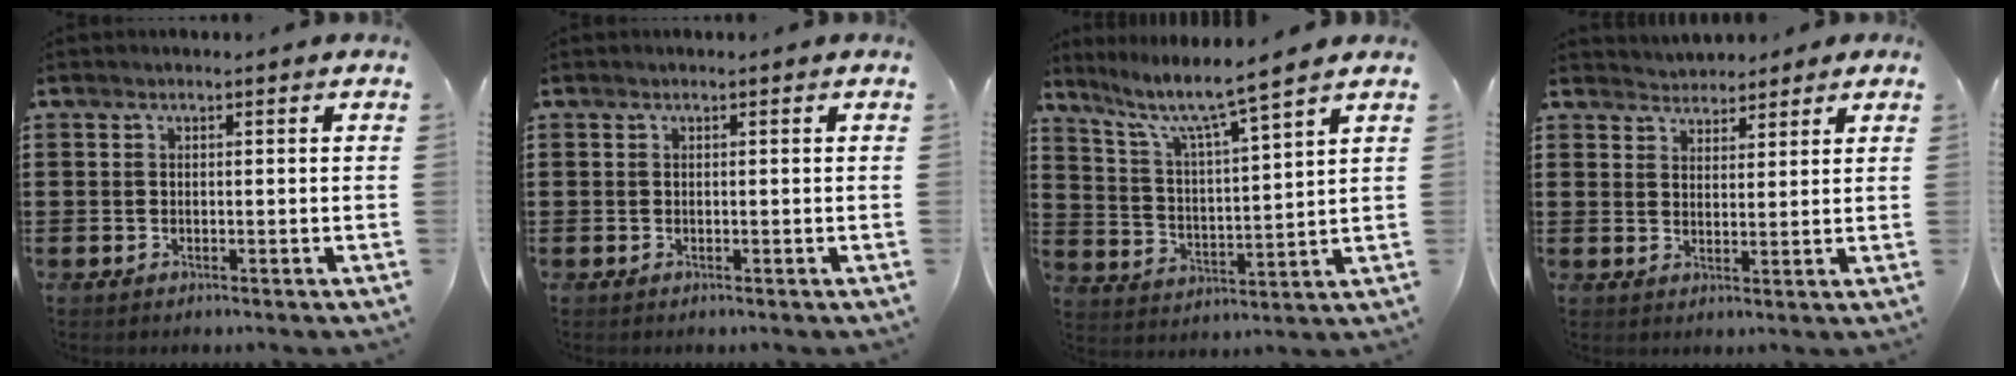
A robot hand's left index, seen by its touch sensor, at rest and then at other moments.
{"total": 0.0}
{"total": 5.5, "force": [4.5, -0.6, 3.2], "torque": [-0.084, -0.037, 0.066]}
{"total": 3.1, "force": [2.9, 1.0, -0.3], "torque": [-0.006, -0.004, 0.056]}